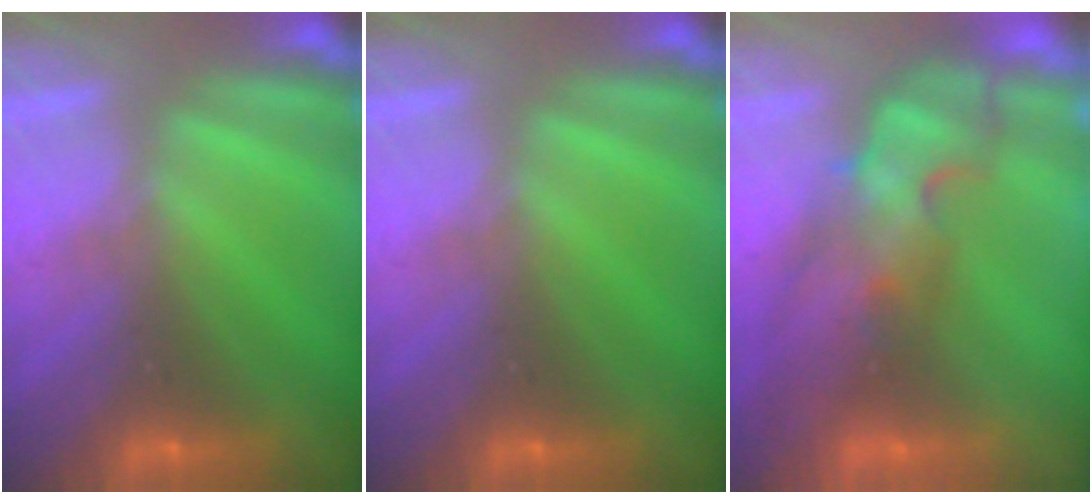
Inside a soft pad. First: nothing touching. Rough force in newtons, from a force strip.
{"total": 0.0}
{"total": 3.7}